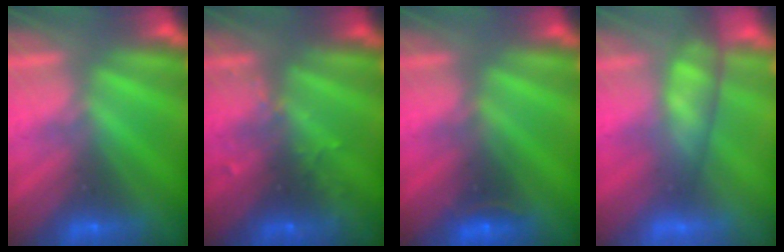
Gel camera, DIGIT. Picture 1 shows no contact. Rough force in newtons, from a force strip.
{"total": 2.9}
{"total": 2.4}
{"total": 4.2}